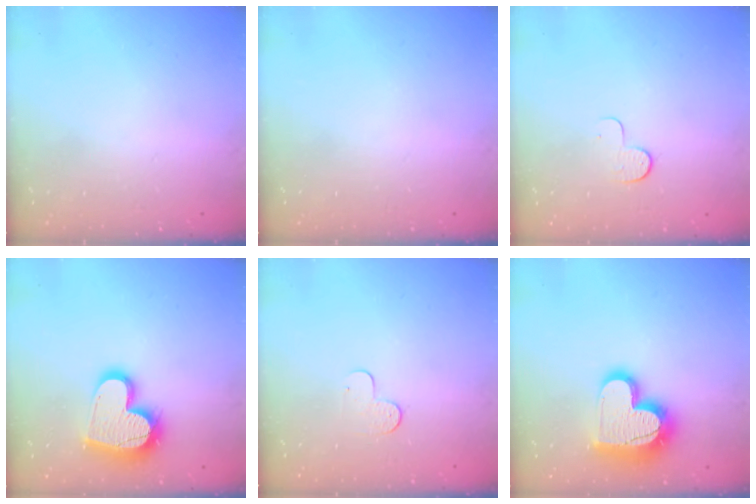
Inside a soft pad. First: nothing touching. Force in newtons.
{"total": 0.0}
{"total": 4.8, "press": 4.8, "slide": 0.4}
{"total": 17.9, "press": 17.8, "slide": 1.2}
{"total": 3.7, "press": 3.7, "slide": 0.4}
{"total": 17.9, "press": 17.8, "slide": 1.3}